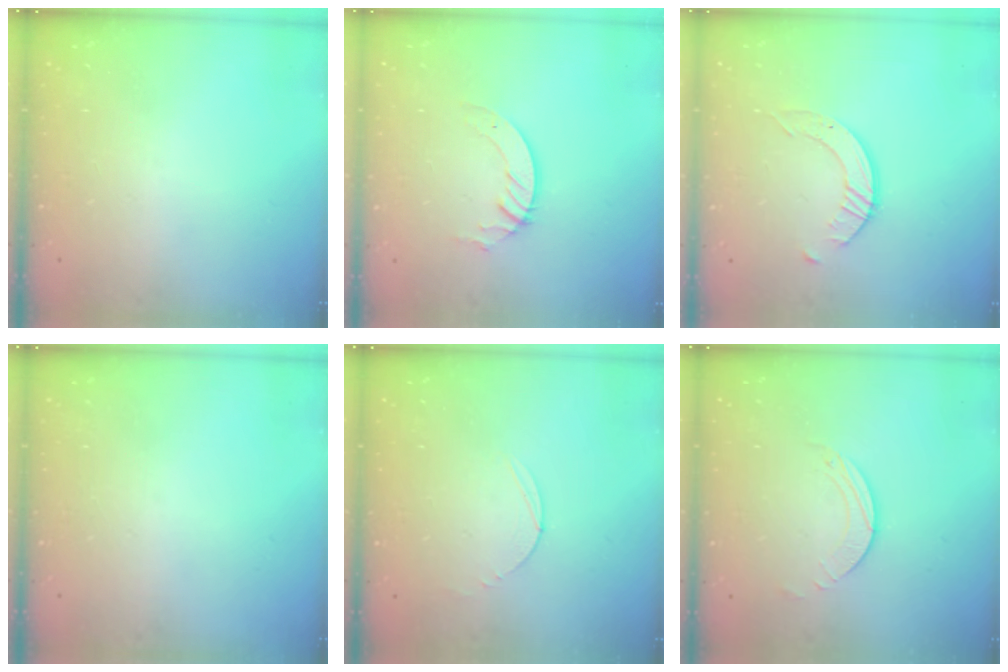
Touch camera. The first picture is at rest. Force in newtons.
{"total": 3.4, "press": 3.4, "slide": 0.3}
{"total": 2.4, "press": 2.4, "slide": 0.3}
{"total": 0.0}
{"total": 3.0, "press": 3.0, "slide": 0.3}
{"total": 2.0, "press": 2.0, "slide": 0.2}